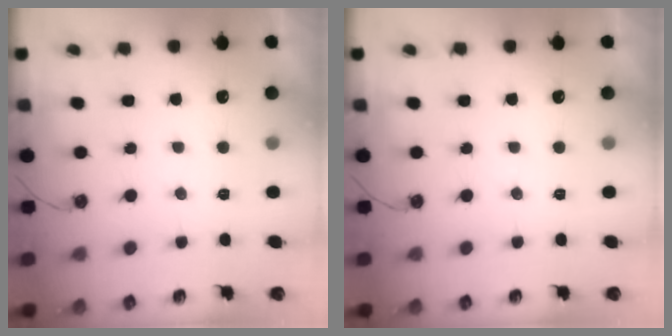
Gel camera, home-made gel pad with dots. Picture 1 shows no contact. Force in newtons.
{"total": 0.0}